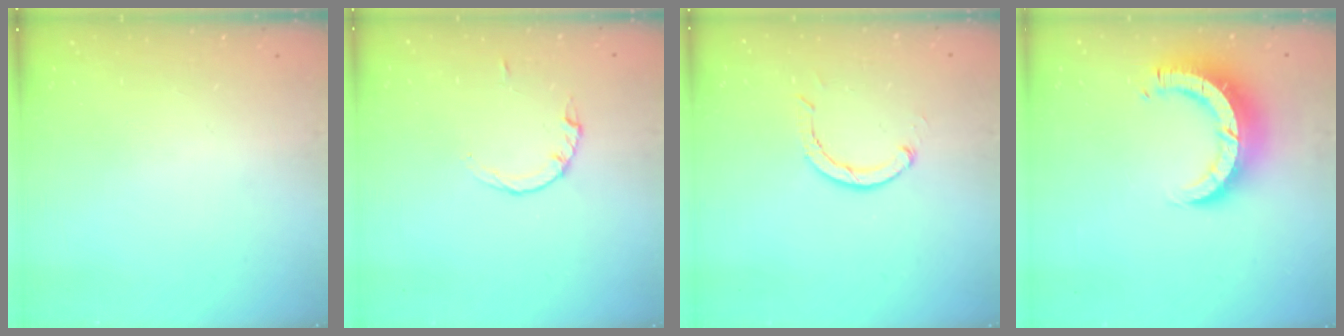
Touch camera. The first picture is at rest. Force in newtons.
{"total": 2.2, "press": 2.1, "slide": 0.3}
{"total": 2.9, "press": 2.9, "slide": 0.4}
{"total": 10.0, "press": 9.9, "slide": 1.2}